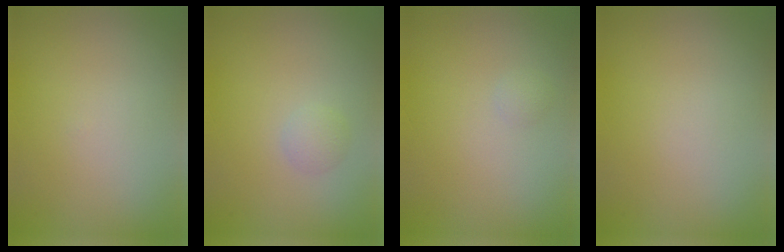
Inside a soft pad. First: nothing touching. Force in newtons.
{"total": 1.0, "press": 1.0, "slide": 0.0}
{"total": 0.6, "press": 0.6, "slide": 0.0}
{"total": 0.0}